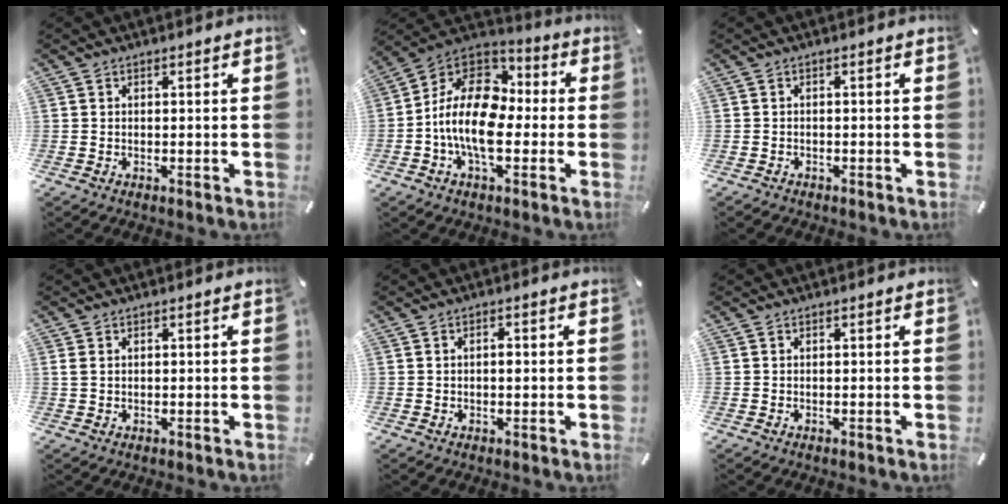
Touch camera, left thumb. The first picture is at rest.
{"total": 16.0, "force": [-4.1, 9.7, 12.0], "torque": [-0.260, 0.014, -0.076]}
{"total": 0.9, "force": [-0.7, 0.5, 0.0], "torque": [-0.001, 0.004, -0.018]}
{"total": 1.1, "force": [0.3, 0.7, 0.8], "torque": [-0.017, 0.003, 0.005]}
{"total": 1.6, "force": [0.0, 0.8, 1.3], "torque": [-0.026, 0.003, -0.001]}
{"total": 0.0}